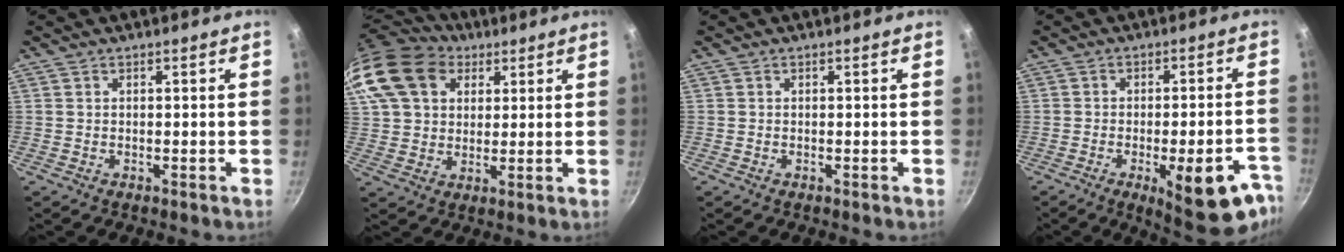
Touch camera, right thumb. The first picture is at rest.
{"total": 20.7, "force": [8.5, 15.3, 10.9], "torque": [-0.235, 0.024, 0.151]}
{"total": 0.0}
{"total": 17.0, "force": [-8.0, 5.9, 13.8], "torque": [-0.127, 0.019, -0.097]}